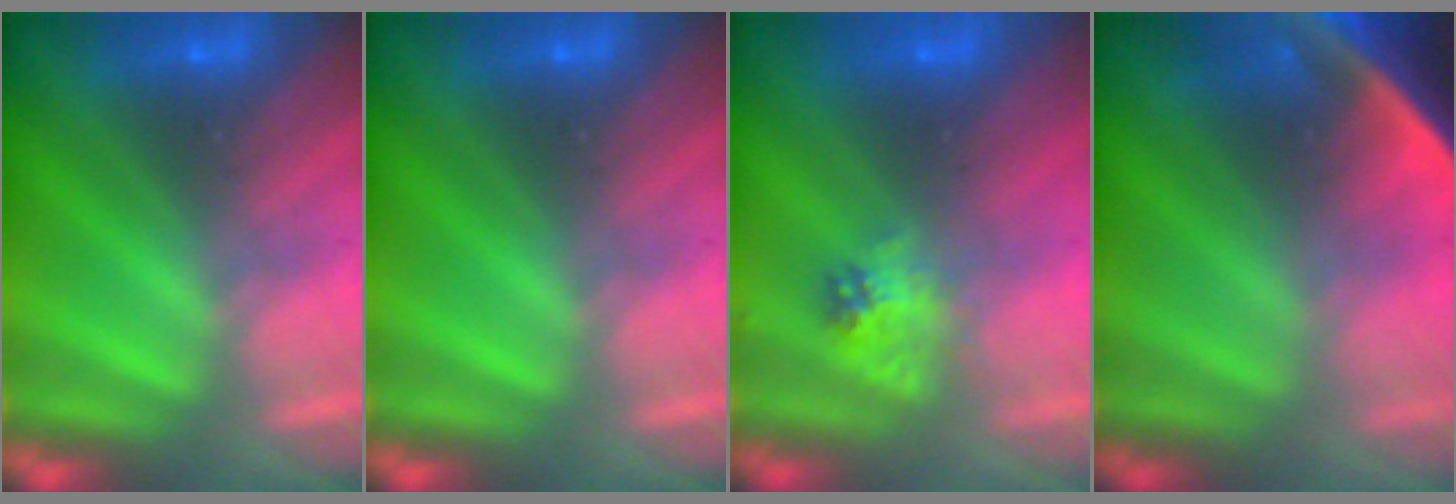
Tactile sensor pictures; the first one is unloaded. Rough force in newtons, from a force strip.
{"total": 0.0}
{"total": 2.3}
{"total": 7.8}